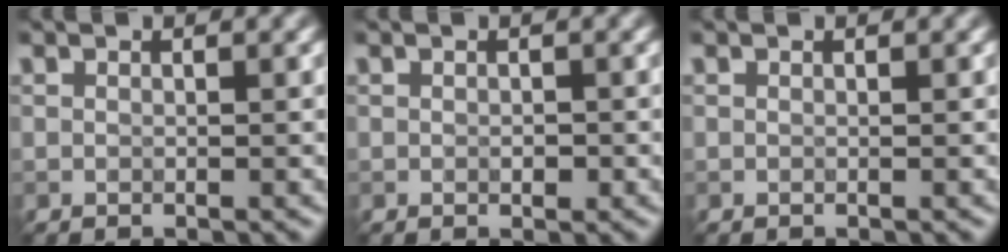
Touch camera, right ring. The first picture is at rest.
{"total": 0.8, "force": [-0.2, 0.5, 0.6], "torque": [-0.009, -0.002, -0.002]}
{"total": 0.0}